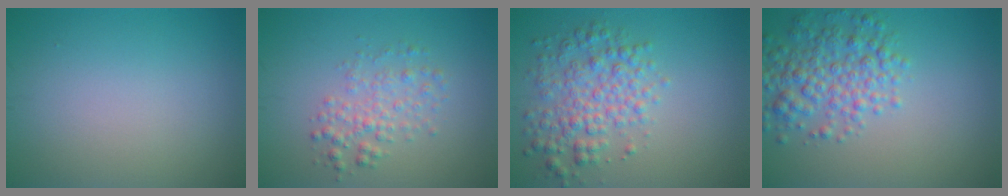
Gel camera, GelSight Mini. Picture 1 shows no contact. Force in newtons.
{"total": 2.6, "press": 2.6, "slide": 0.1}
{"total": 4.4, "press": 4.4, "slide": 0.1}
{"total": 4.9, "press": 4.9, "slide": 0.2}